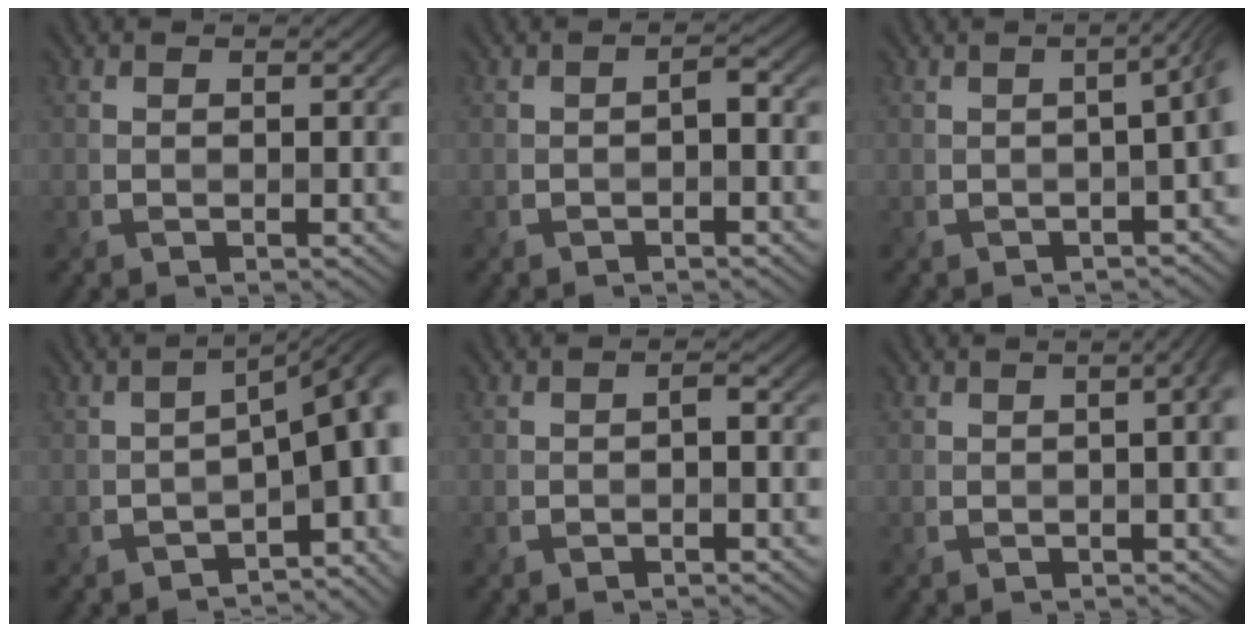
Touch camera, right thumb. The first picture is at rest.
{"total": 1.5, "force": [-0.8, 0.5, 1.2], "torque": [-0.019, 0.004, -0.018]}
{"total": 5.0, "force": [-1.4, 1.7, 4.5], "torque": [-0.040, -0.003, -0.016]}
{"total": 11.2, "force": [-4.4, 5.0, 9.0], "torque": [-0.090, -0.026, -0.040]}
{"total": 1.2, "force": [-0.5, 0.4, 1.0], "torque": [-0.018, 0.003, -0.011]}
{"total": 3.4, "force": [0.2, 0.9, 3.3], "torque": [-0.034, 0.014, 0.001]}